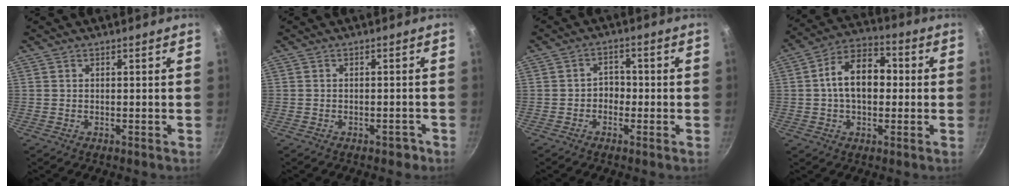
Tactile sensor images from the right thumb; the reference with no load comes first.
{"total": 1.7, "force": [-1.2, 0.9, 0.9], "torque": [-0.008, 0.010, -0.014]}
{"total": 3.3, "force": [-0.9, 2.7, 1.7], "torque": [-0.002, 0.016, -0.025]}
{"total": 12.4, "force": [0.7, 7.9, 9.6], "torque": [-0.143, 0.029, 0.001]}